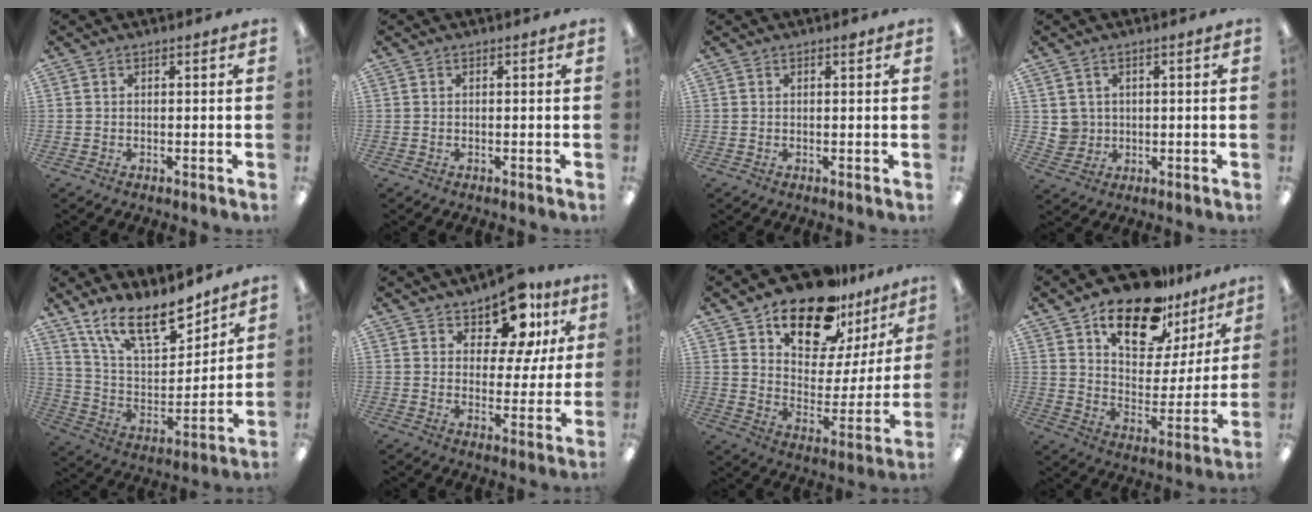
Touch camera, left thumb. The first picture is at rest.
{"total": 0.0}
{"total": 0.7, "force": [0.6, 0.1, 0.5], "torque": [-0.002, -0.002, 0.008]}
{"total": 3.9, "force": [1.4, 3.6, 0.1], "torque": [-0.008, 0.003, 0.027]}
{"total": 17.6, "force": [12.9, 6.8, 9.9], "torque": [-0.175, -0.072, 0.226]}
{"total": 11.9, "force": [8.3, 6.1, 6.1], "torque": [-0.095, -0.046, 0.147]}
{"total": 18.5, "force": [14.4, 8.6, 7.7], "torque": [-0.139, -0.100, 0.255]}
{"total": 19.0, "force": [13.4, 9.2, 9.9], "torque": [-0.166, -0.077, 0.233]}